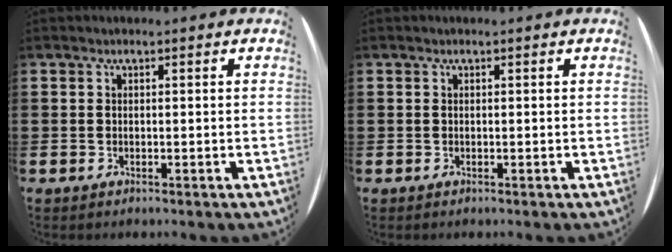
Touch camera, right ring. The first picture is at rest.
{"total": 0.0}